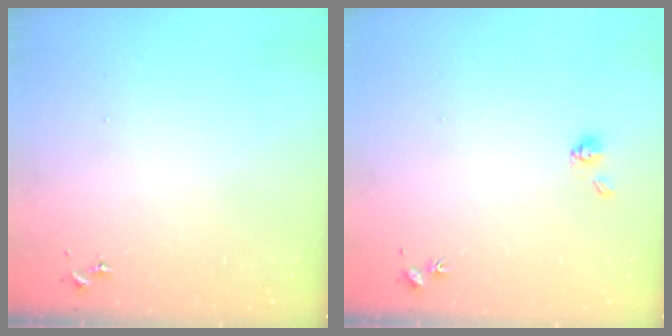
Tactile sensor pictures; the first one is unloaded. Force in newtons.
{"total": 4.4, "press": 3.9, "slide": 2.1}